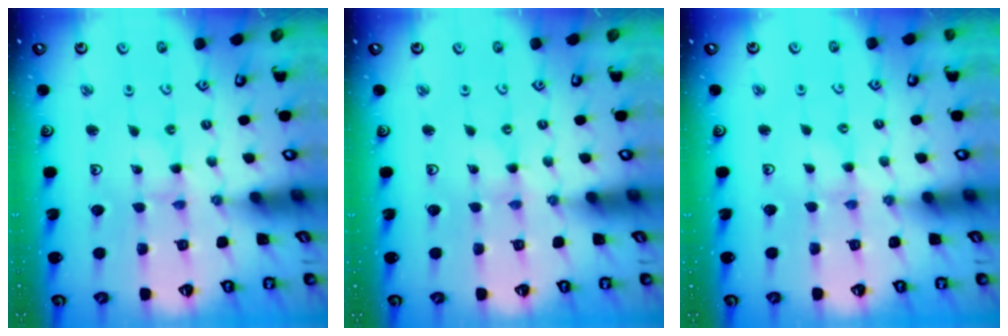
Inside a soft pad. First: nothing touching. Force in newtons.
{"total": 0.0}
{"total": 1.6, "press": 1.6, "slide": 0.3}